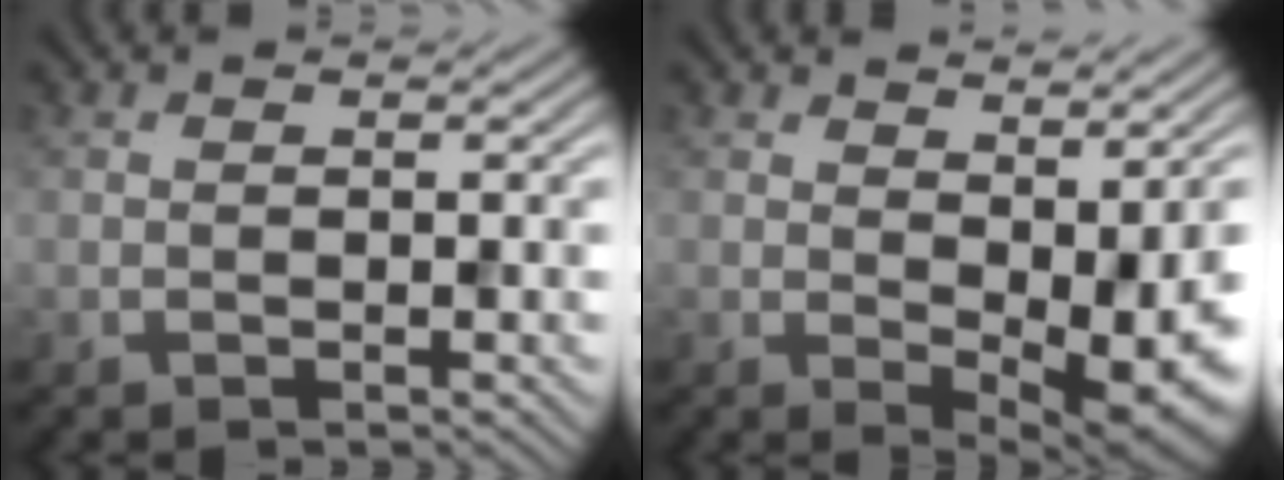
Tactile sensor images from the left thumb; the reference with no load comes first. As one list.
[{"total": 8.4, "force": [0.4, 3.5, 7.6], "torque": [-0.111, -0.014, 0.015]}]